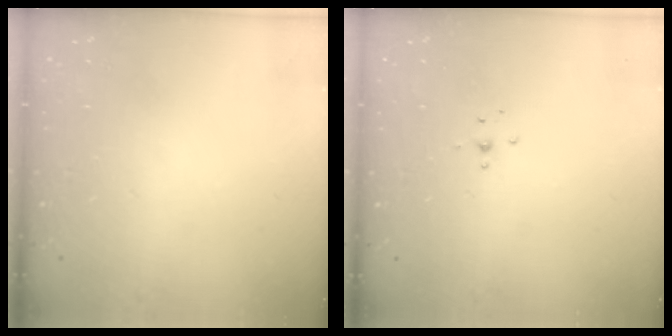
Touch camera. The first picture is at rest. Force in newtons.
{"total": 2.1, "press": 1.9, "slide": 0.8}